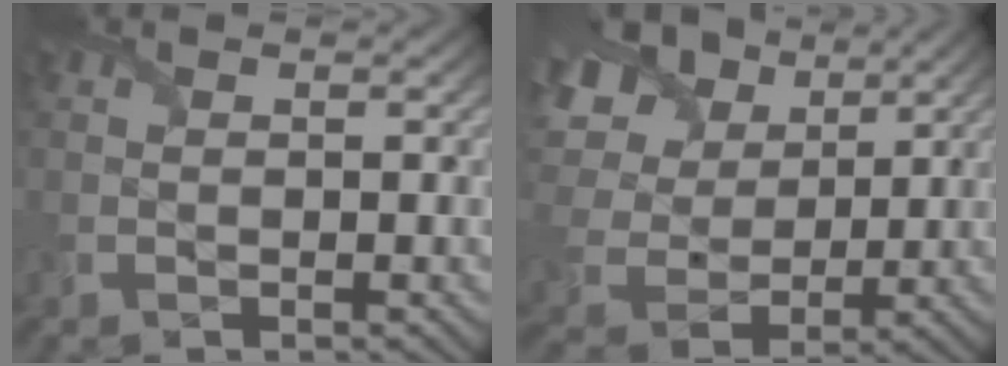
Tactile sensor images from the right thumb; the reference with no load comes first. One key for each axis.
{"total": 14.5, "fx": 6.6, "fy": 9.5, "fz": 8.7, "tx": -0.243, "ty": 0.042, "tz": 0.113}